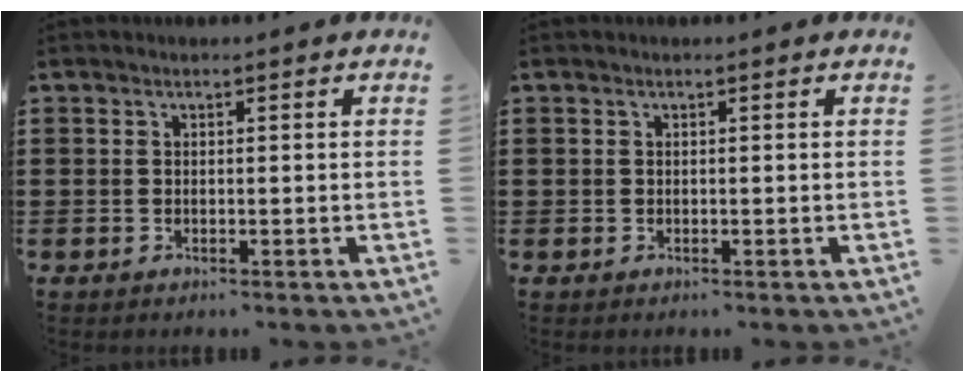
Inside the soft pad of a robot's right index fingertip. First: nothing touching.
{"total": 0.0}